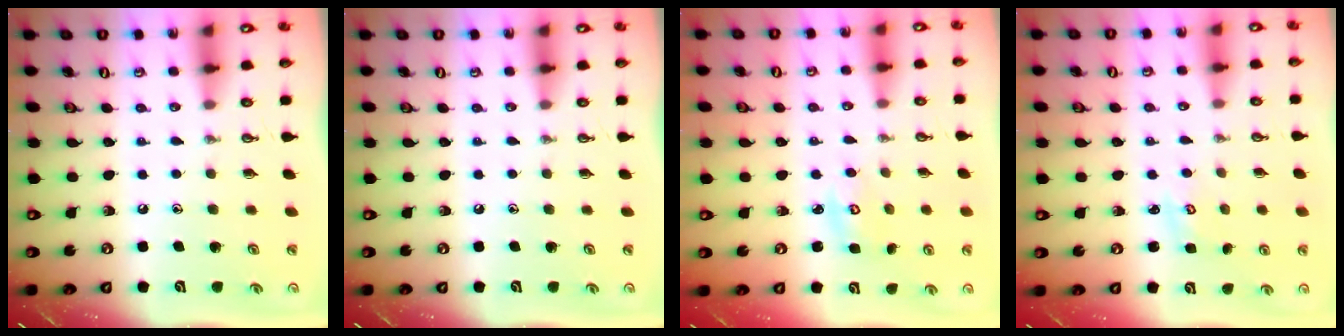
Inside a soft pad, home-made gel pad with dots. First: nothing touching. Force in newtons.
{"total": 0.0}
{"total": 4.6, "press": 4.5, "slide": 0.5}
{"total": 1.7, "press": 1.7, "slide": 0.2}